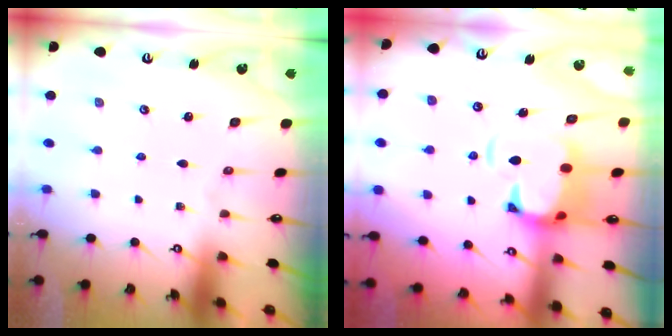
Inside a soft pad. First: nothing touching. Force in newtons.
{"total": 5.7, "press": 5.5, "slide": 1.7}